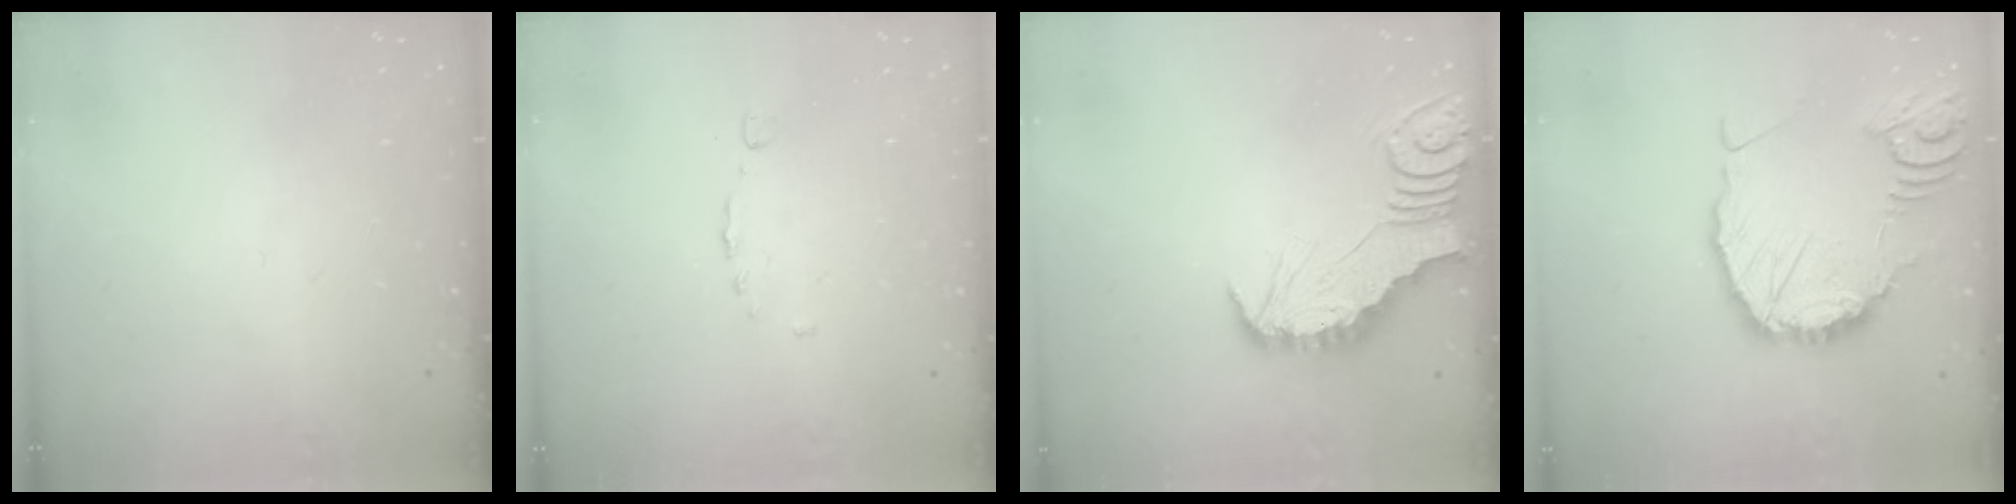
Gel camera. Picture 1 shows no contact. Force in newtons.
{"total": 1.1, "press": 0.8, "slide": 0.7}
{"total": 2.3, "press": 2.3, "slide": 0.3}
{"total": 14.7, "press": 14.6, "slide": 1.7}